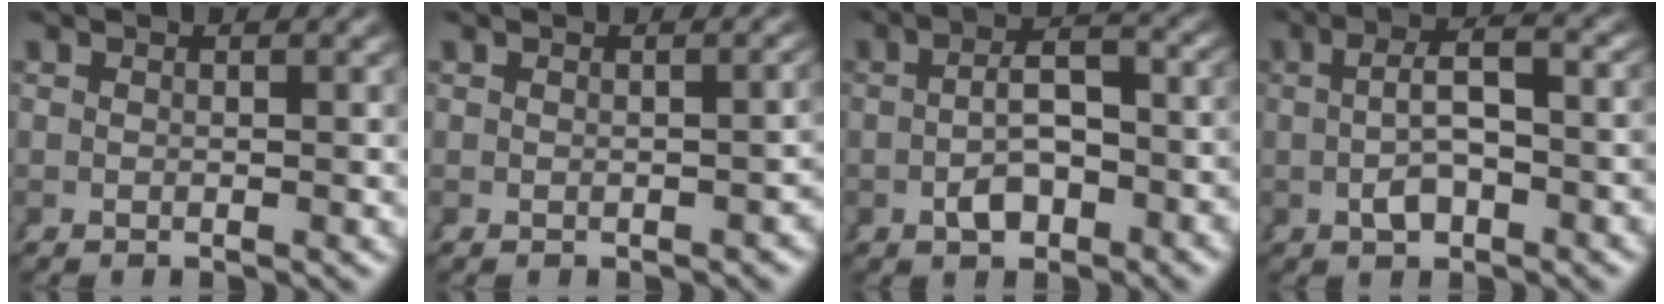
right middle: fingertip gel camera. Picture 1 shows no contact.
{"total": 1.2, "force": [-1.0, 0.4, 0.6], "torque": [-0.005, 0.000, -0.014]}
{"total": 4.3, "force": [-1.4, 1.9, 3.6], "torque": [-0.042, -0.002, -0.019]}
{"total": 4.4, "force": [-0.3, 1.7, 4.0], "torque": [-0.048, 0.004, -0.001]}